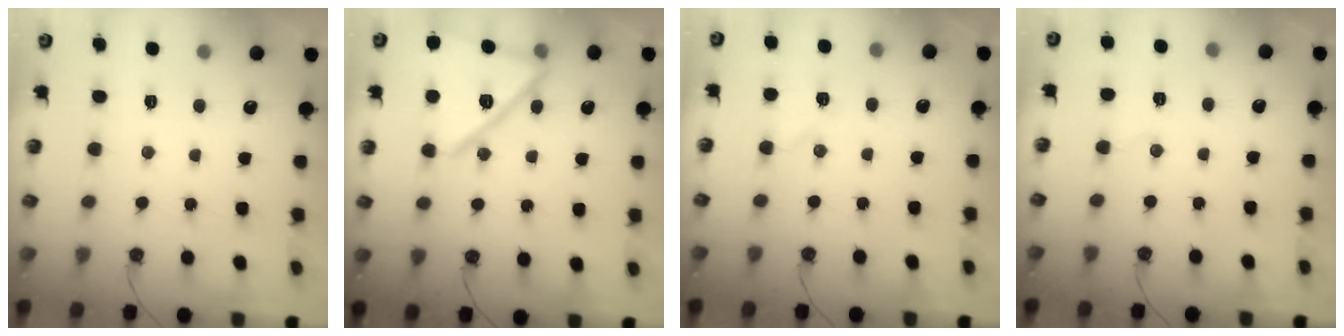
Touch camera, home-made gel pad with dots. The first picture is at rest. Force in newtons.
{"total": 19.2, "press": 19.2, "slide": 0.5}
{"total": 6.0, "press": 6.0, "slide": 0.4}
{"total": 3.7, "press": 3.5, "slide": 0.9}